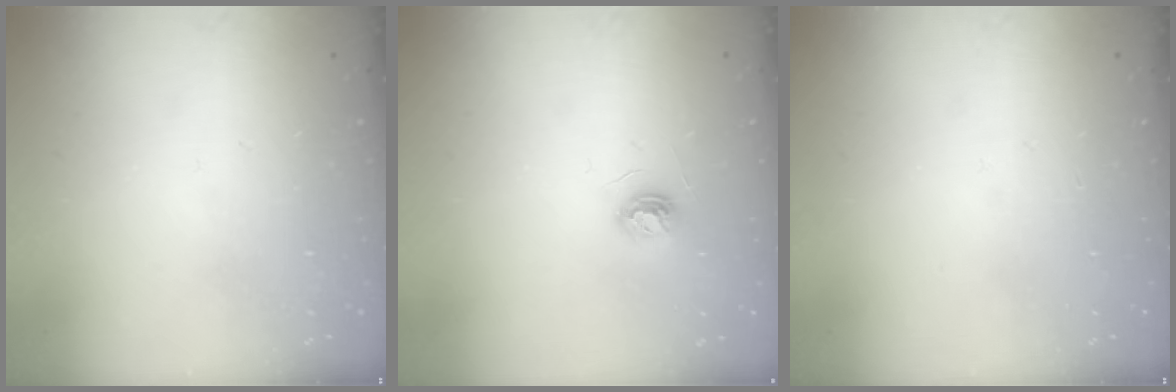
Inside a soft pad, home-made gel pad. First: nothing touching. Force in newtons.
{"total": 5.3, "press": 5.3, "slide": 0.6}
{"total": 0.0}